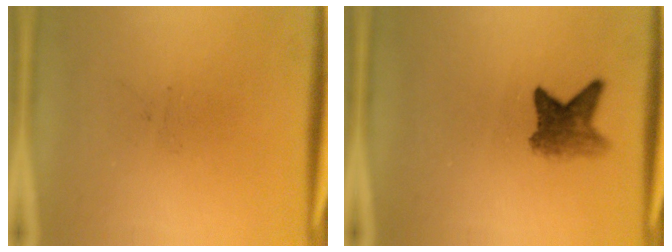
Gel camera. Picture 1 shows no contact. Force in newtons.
{"total": 4.1}